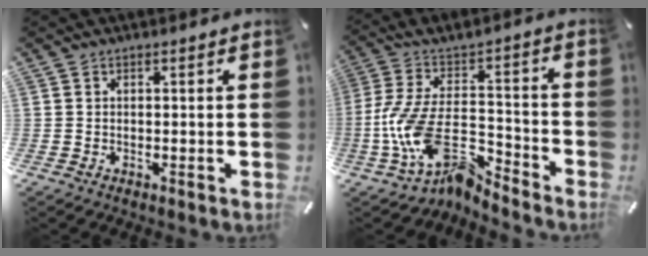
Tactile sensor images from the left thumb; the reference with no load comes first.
{"total": 17.5, "force": [-8.2, 8.3, 13.0], "torque": [-0.262, 0.037, -0.140]}